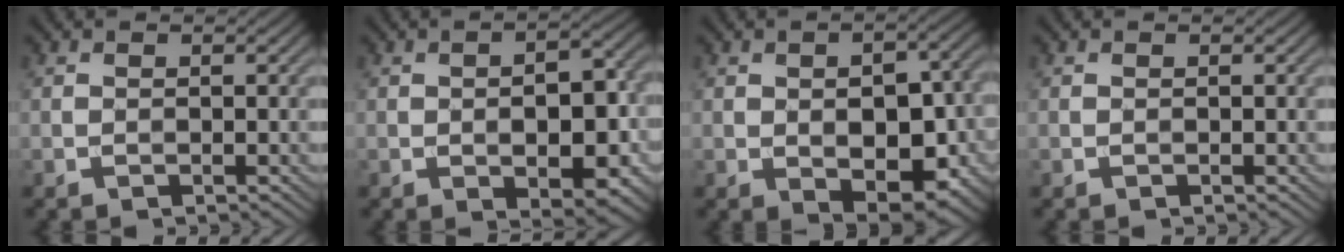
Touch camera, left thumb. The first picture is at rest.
{"total": 8.0, "force": [-2.0, 3.6, 6.8], "torque": [-0.093, 0.002, -0.027]}
{"total": 8.9, "force": [-1.9, 4.9, 7.2], "torque": [-0.103, -0.009, -0.022]}
{"total": 0.0}